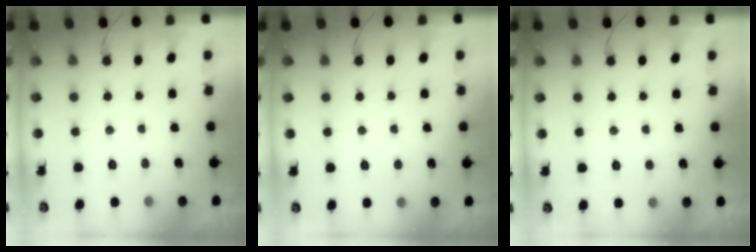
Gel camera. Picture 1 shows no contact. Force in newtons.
{"total": 1.6, "press": 1.6, "slide": 0.1}
{"total": 2.1, "press": 2.1, "slide": 0.2}